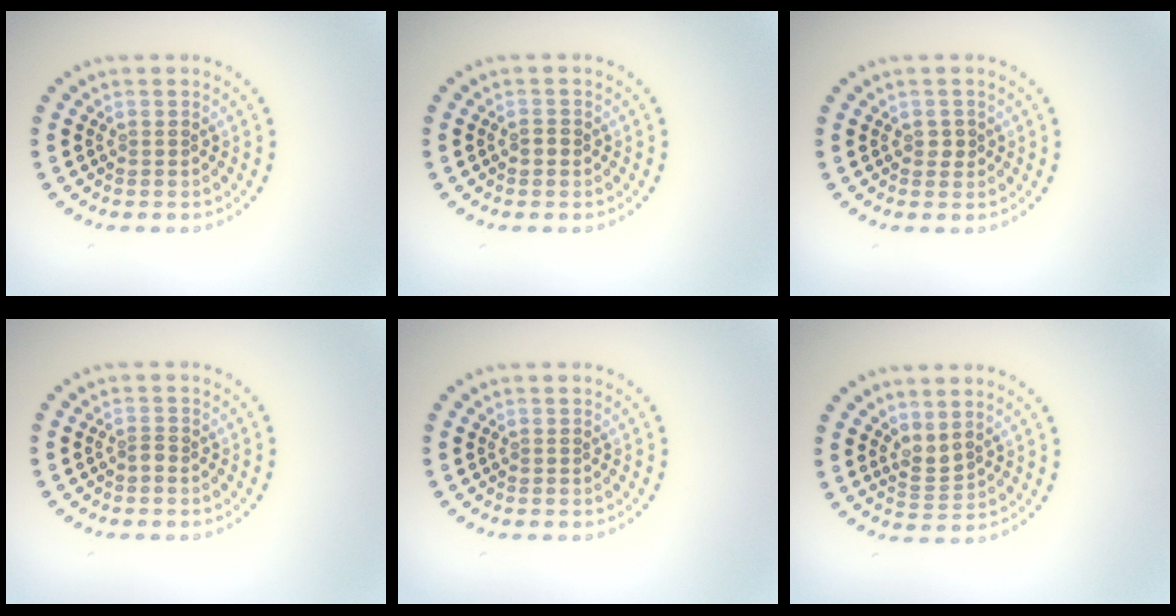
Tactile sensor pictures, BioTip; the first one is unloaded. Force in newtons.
{"total": 0.8, "press": 0.8, "slide": 0.1}
{"total": 0.9, "press": 0.9, "slide": 0.2}
{"total": 0.9, "press": 0.6, "slide": 0.6}
{"total": 0.0}
{"total": 1.7, "press": 1.3, "slide": 1.1}